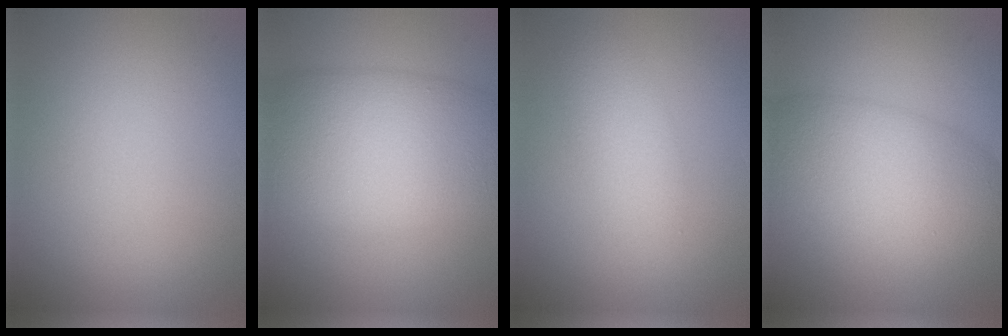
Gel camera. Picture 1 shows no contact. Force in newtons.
{"total": 9.6, "press": 9.6, "slide": 0.4}
{"total": 2.7, "press": 2.7, "slide": 0.1}
{"total": 7.7, "press": 7.7, "slide": 0.2}